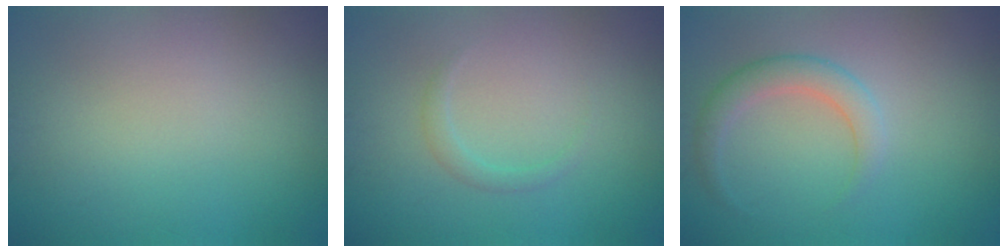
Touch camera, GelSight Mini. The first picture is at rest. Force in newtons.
{"total": 1.1, "press": 1.1, "slide": 0.1}
{"total": 2.6, "press": 2.6, "slide": 0.2}